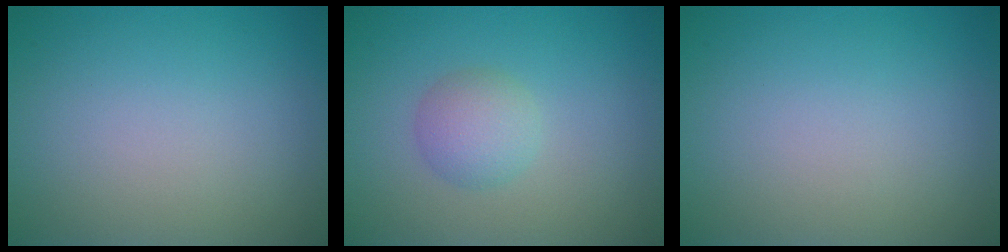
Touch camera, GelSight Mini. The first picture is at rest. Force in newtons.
{"total": 2.5, "press": 2.5, "slide": 0.0}
{"total": 0.0}